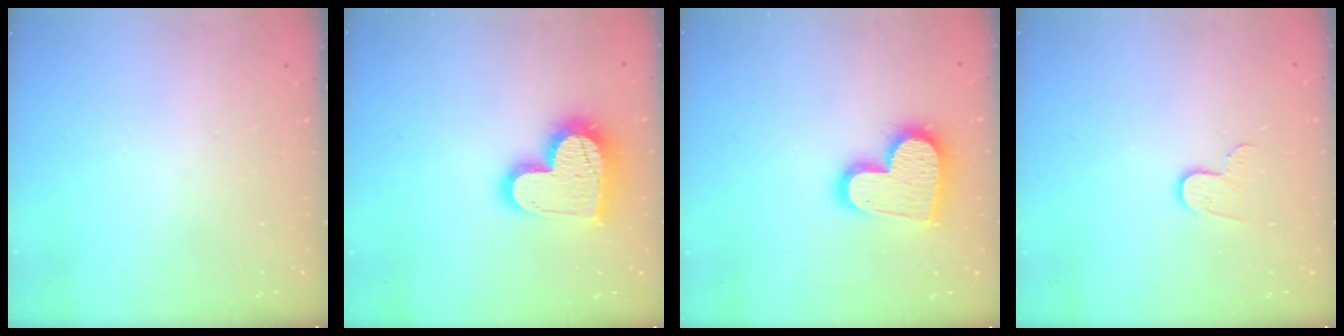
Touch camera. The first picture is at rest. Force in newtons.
{"total": 16.8, "press": 16.8, "slide": 1.1}
{"total": 15.7, "press": 15.7, "slide": 0.8}
{"total": 4.9, "press": 4.9, "slide": 0.5}